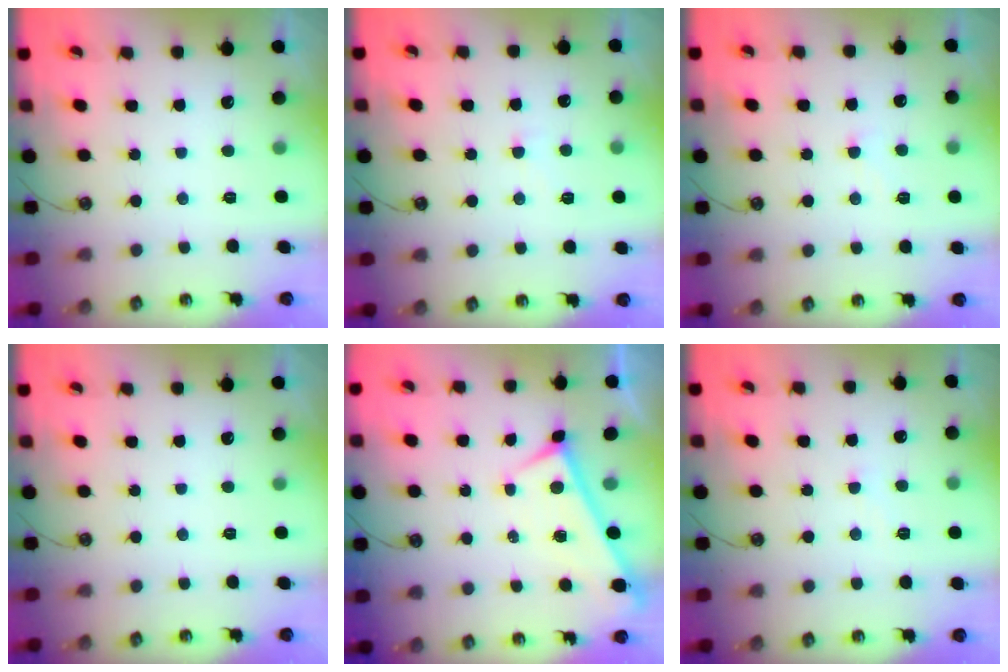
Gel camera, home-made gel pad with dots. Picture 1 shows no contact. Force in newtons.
{"total": 3.9, "press": 3.8, "slide": 0.5}
{"total": 2.7, "press": 2.7, "slide": 0.4}
{"total": 0.0}
{"total": 0.0}
{"total": 3.6, "press": 3.5, "slide": 0.4}